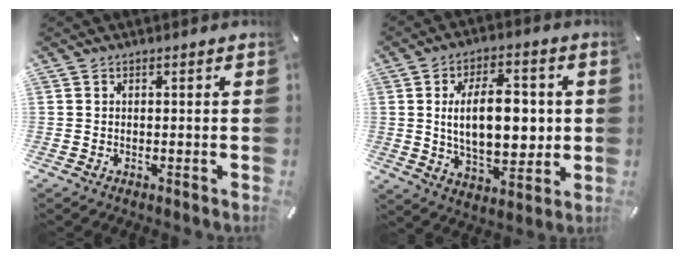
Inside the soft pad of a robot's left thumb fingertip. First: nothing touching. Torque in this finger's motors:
{"motor_torque": [2.10, 2.12, 0.45, -0.12, 0.35]}